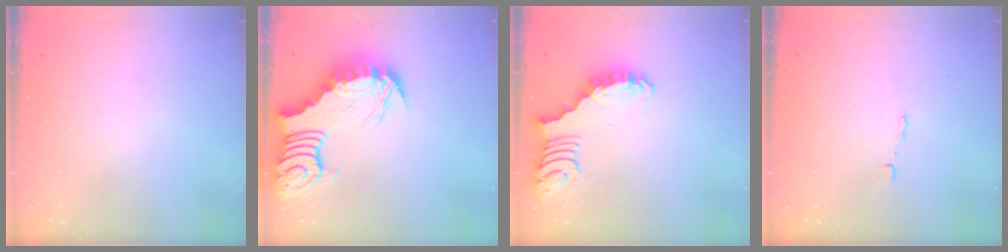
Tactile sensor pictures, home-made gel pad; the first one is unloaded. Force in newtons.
{"total": 10.0, "press": 10.0, "slide": 0.9}
{"total": 2.7, "press": 2.7, "slide": 0.5}
{"total": 1.8, "press": 1.8, "slide": 0.1}